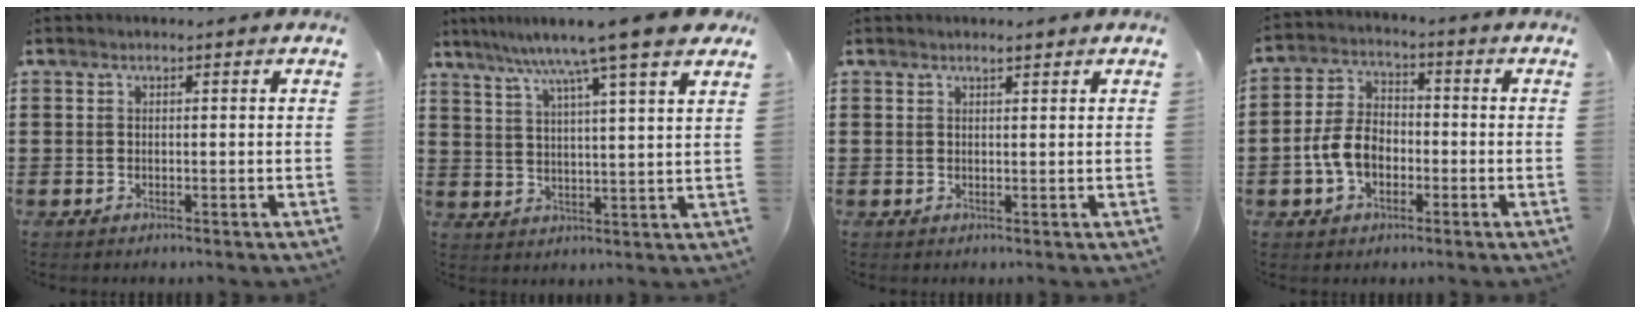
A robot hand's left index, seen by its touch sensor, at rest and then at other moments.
{"total": 9.2, "force": [7.3, -0.8, 5.6], "torque": [-0.125, -0.034, 0.115]}
{"total": 1.4, "force": [1.2, 0.2, 0.8], "torque": [-0.017, 0.001, 0.021]}
{"total": 6.6, "force": [-2.1, 4.5, 4.4], "torque": [-0.116, 0.003, -0.048]}